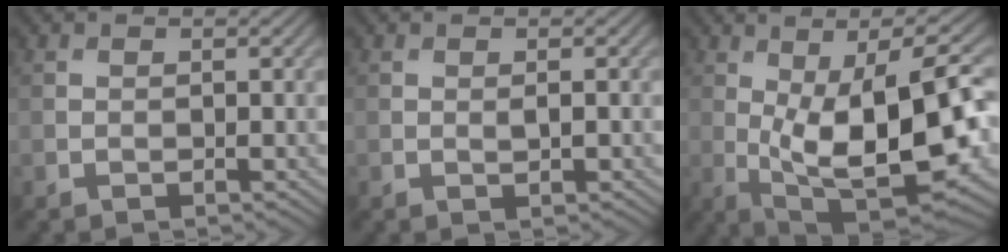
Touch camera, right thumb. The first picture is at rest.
{"total": 0.8, "force": [0.1, 0.2, 0.8], "torque": [-0.016, -0.001, 0.001]}
{"total": 17.5, "force": [-1.0, 6.9, 16.0], "torque": [-0.257, -0.010, 0.001]}